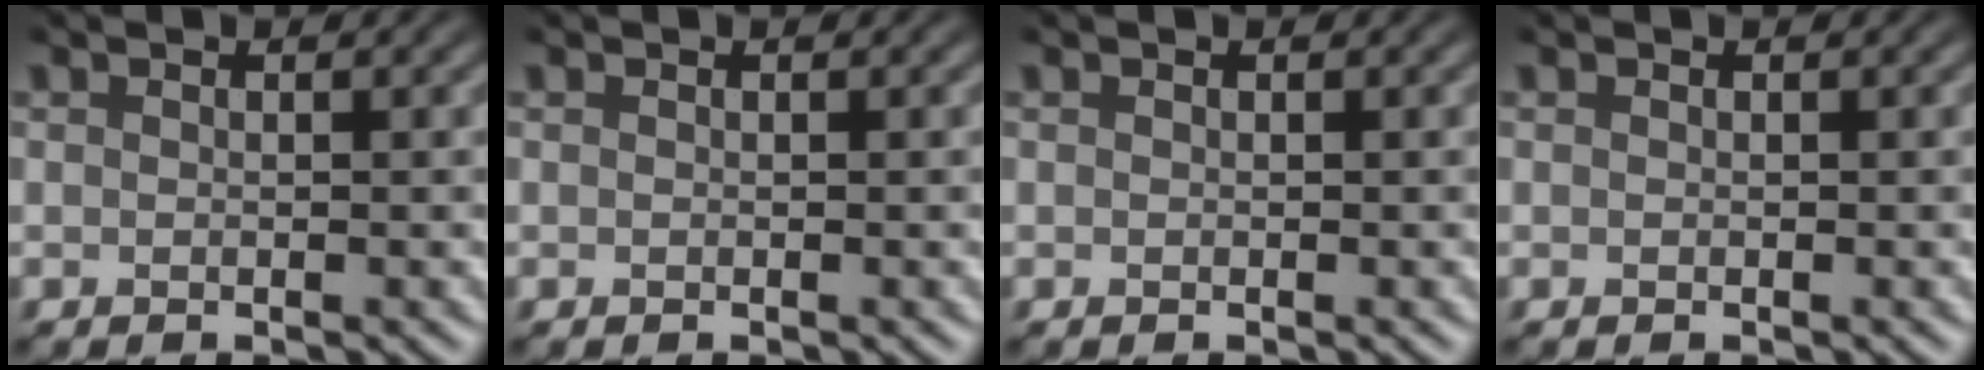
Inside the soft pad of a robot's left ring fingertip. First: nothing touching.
{"total": 0.0}
{"total": 0.0}
{"total": 0.0}